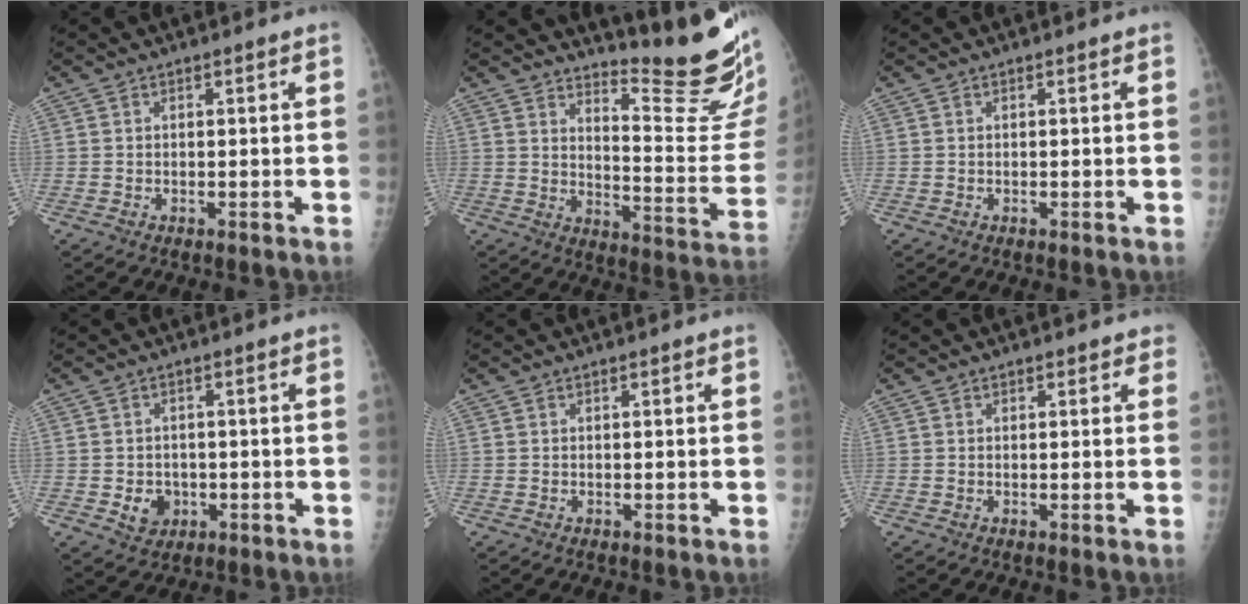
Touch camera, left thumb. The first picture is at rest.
{"total": 18.6, "force": [16.3, 1.8, 8.8], "torque": [-0.100, -0.191, 0.214]}
{"total": 0.0}
{"total": 4.4, "force": [-1.0, 3.8, 2.0], "torque": [-0.013, 0.004, -0.007]}
{"total": 0.0}
{"total": 1.2, "force": [0.8, 0.9, 0.2], "torque": [0.017, -0.003, 0.004]}